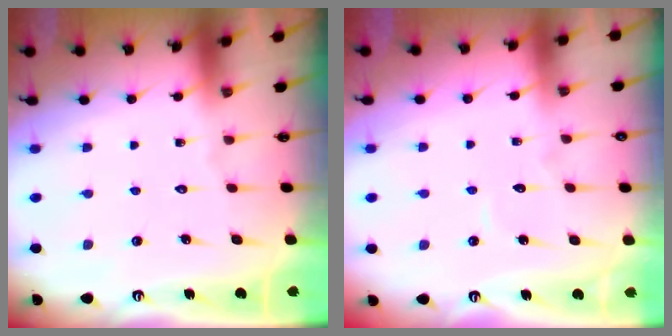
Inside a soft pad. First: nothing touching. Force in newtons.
{"total": 2.9, "press": 2.9, "slide": 0.3}